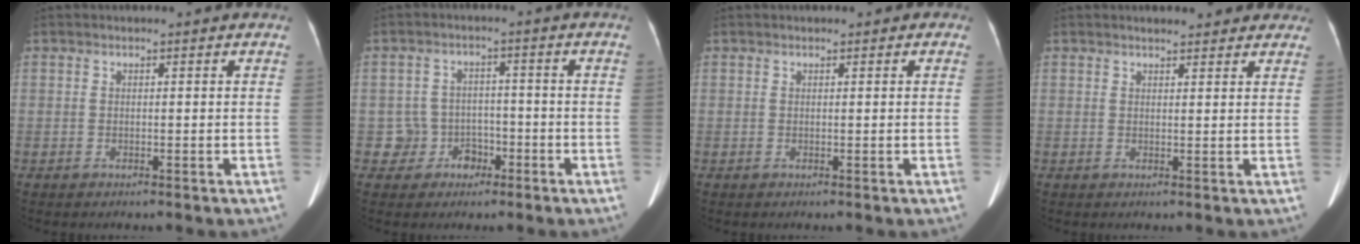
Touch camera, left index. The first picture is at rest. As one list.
[{"total": 4.7, "force": [-2.0, 4.2, -0.4], "torque": [0.022, 0.019, -0.030]}, {"total": 0.7, "force": [0.5, 0.4, 0.4], "torque": [-0.006, 0.006, 0.002]}, {"total": 7.1, "force": [6.3, 2.0, 2.7], "torque": [-0.024, 0.013, 0.069]}]